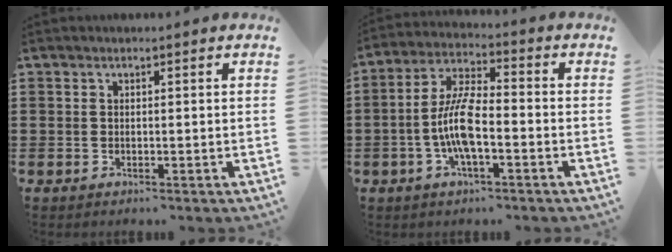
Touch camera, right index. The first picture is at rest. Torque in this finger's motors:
{"motor_torque": [2.14, 0.00, 0.42, 0.21]}